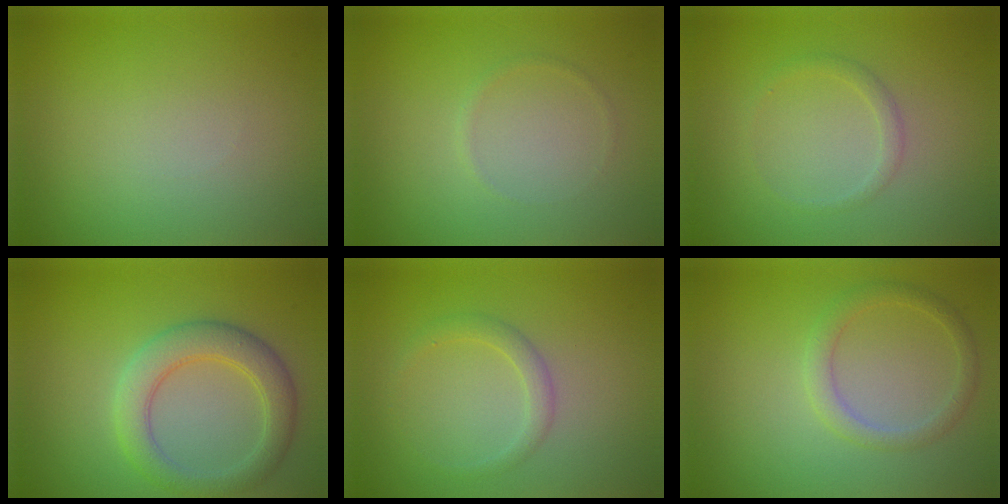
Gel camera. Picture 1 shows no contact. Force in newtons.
{"total": 0.5, "press": 0.5, "slide": 0.1}
{"total": 1.1, "press": 1.1, "slide": 0.0}
{"total": 4.3, "press": 4.3, "slide": 0.2}
{"total": 1.6, "press": 1.6, "slide": 0.1}
{"total": 2.0, "press": 2.0, "slide": 0.1}